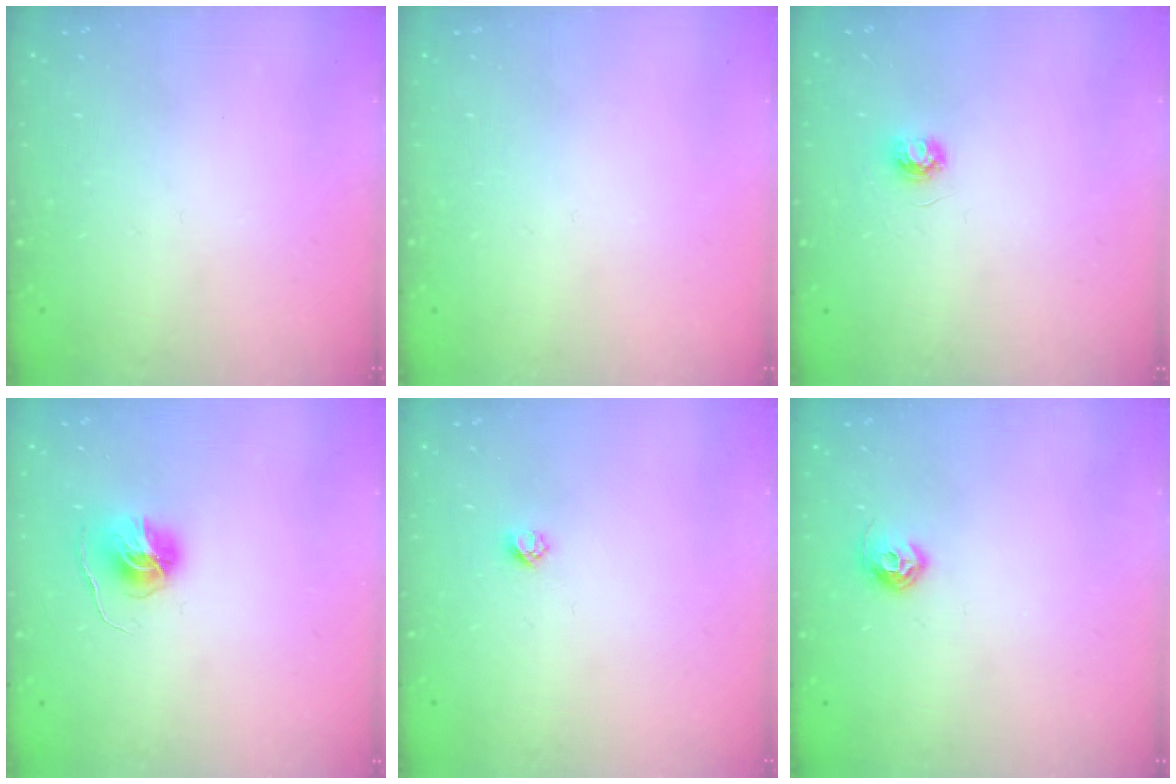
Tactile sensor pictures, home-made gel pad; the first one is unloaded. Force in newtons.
{"total": 0.0}
{"total": 3.7, "press": 3.7, "slide": 0.3}
{"total": 6.0, "press": 6.0, "slide": 0.6}
{"total": 2.4, "press": 2.4, "slide": 0.2}
{"total": 6.9, "press": 6.8, "slide": 1.0}